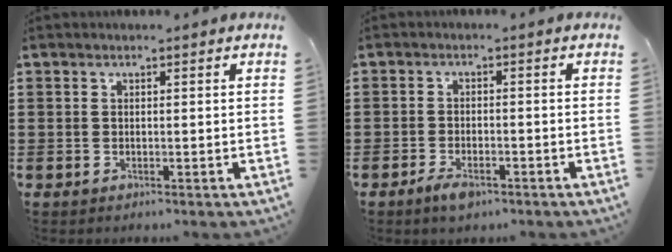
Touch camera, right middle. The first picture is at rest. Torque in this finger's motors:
{"motor_torque": [-0.01, -0.08, 0.09, 0.00]}